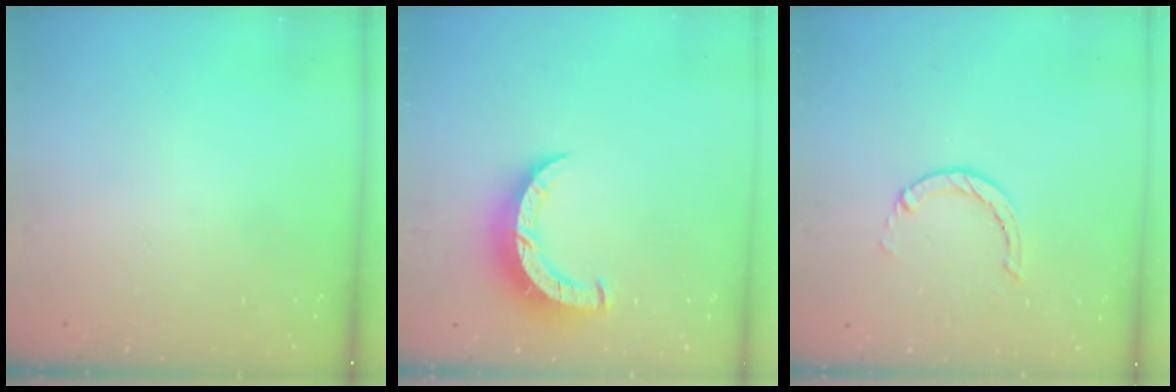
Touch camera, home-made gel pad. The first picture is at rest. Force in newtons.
{"total": 8.6, "press": 8.5, "slide": 0.7}
{"total": 1.2, "press": 1.2, "slide": 0.2}